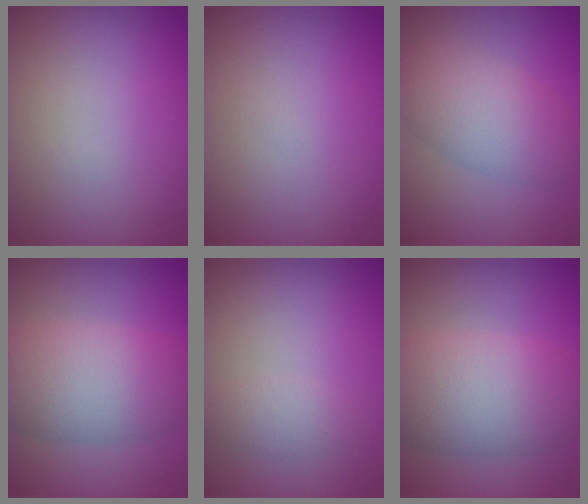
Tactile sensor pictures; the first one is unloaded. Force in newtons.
{"total": 0.0}
{"total": 5.1, "press": 5.1, "slide": 0.2}
{"total": 7.0, "press": 7.0, "slide": 0.3}
{"total": 1.6, "press": 1.6, "slide": 0.0}
{"total": 7.5, "press": 7.5, "slide": 0.2}